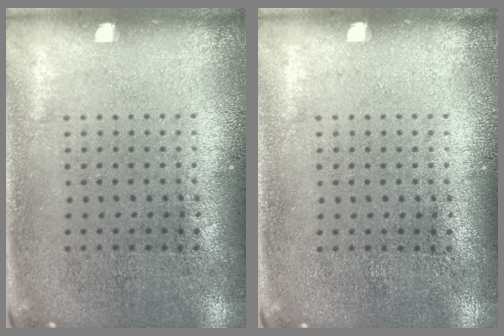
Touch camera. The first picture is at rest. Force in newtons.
{"total": 0.0}